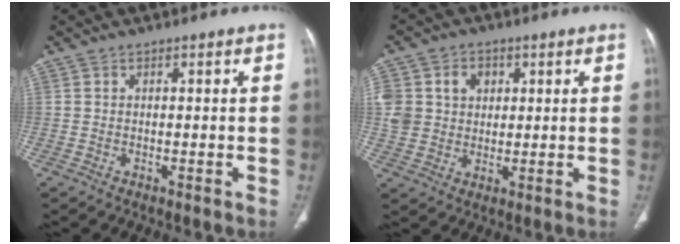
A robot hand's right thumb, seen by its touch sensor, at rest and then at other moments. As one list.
[{"total": 11.5, "force": [2.9, 9.8, 5.4], "torque": [-0.099, 0.005, 0.062]}]